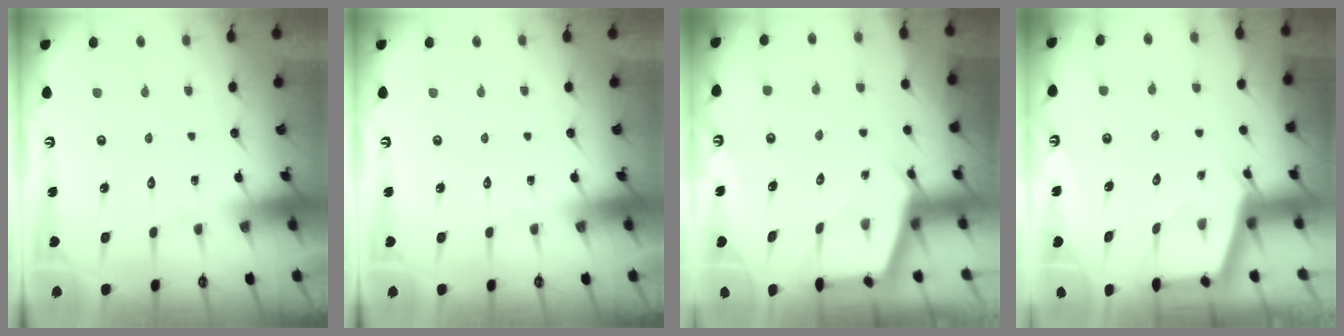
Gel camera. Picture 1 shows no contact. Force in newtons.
{"total": 0.0}
{"total": 2.8, "press": 2.7, "slide": 0.4}
{"total": 2.5, "press": 2.5, "slide": 0.3}